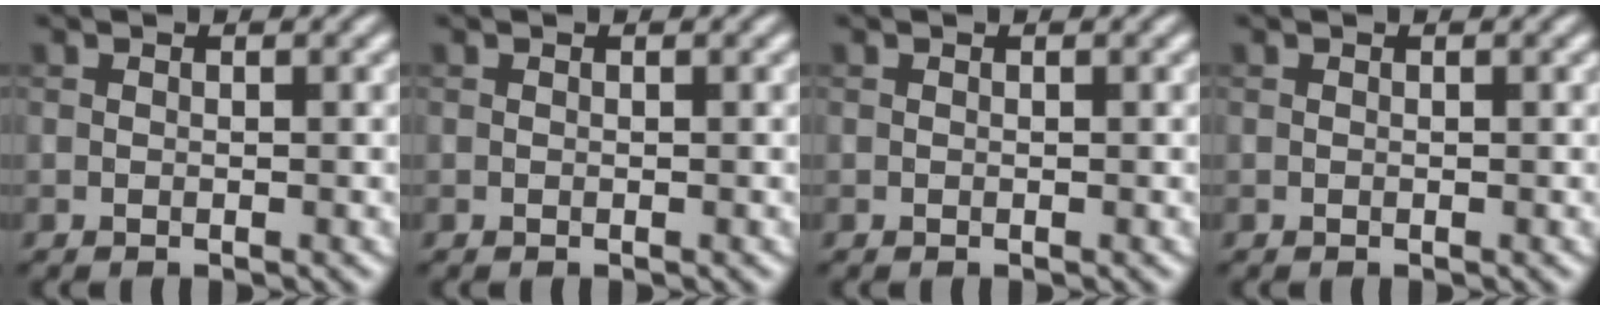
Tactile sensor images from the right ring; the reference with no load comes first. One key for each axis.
{"total": 0.0}
{"total": 0.0}
{"total": 0.0}